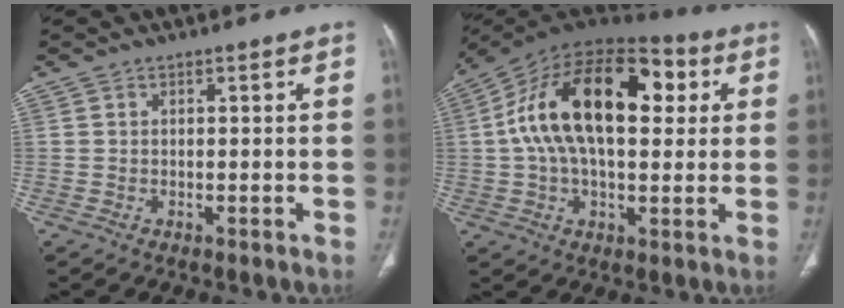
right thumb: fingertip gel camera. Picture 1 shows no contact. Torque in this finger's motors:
{"motor_torque": [2.33, 2.68, 2.18, -0.10, 0.42]}